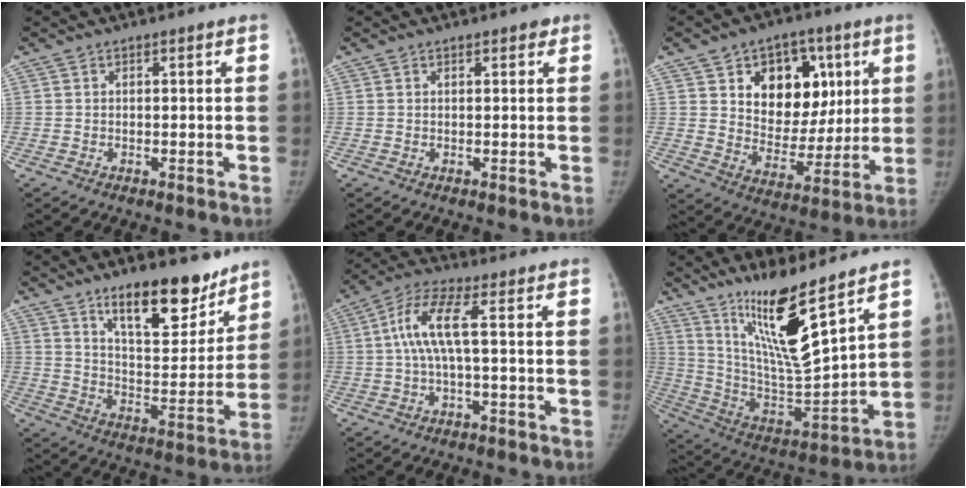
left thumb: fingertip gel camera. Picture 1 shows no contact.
{"total": 1.0, "force": [0.7, 0.6, 0.5], "torque": [0.003, -0.001, 0.004]}
{"total": 16.6, "force": [5.4, 12.1, 10.0], "torque": [-0.088, -0.022, 0.094]}
{"total": 16.5, "force": [11.8, 6.4, 9.6], "torque": [-0.091, -0.090, 0.190]}
{"total": 6.7, "force": [-0.3, 1.4, 6.6], "torque": [-0.151, 0.036, -0.008]}
{"total": 17.4, "force": [11.7, 2.1, 12.7], "torque": [-0.204, -0.082, 0.225]}